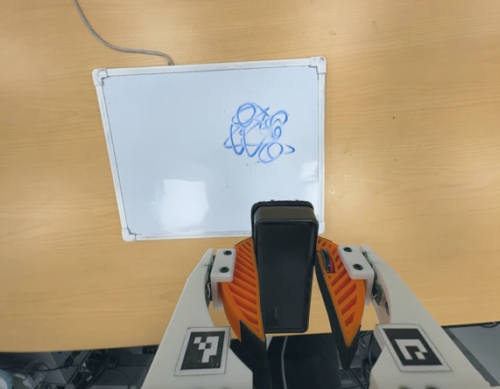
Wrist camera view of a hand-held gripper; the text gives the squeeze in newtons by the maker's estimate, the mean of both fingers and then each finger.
{"total": 9.1, "left": 7.7, "right": 10.5}